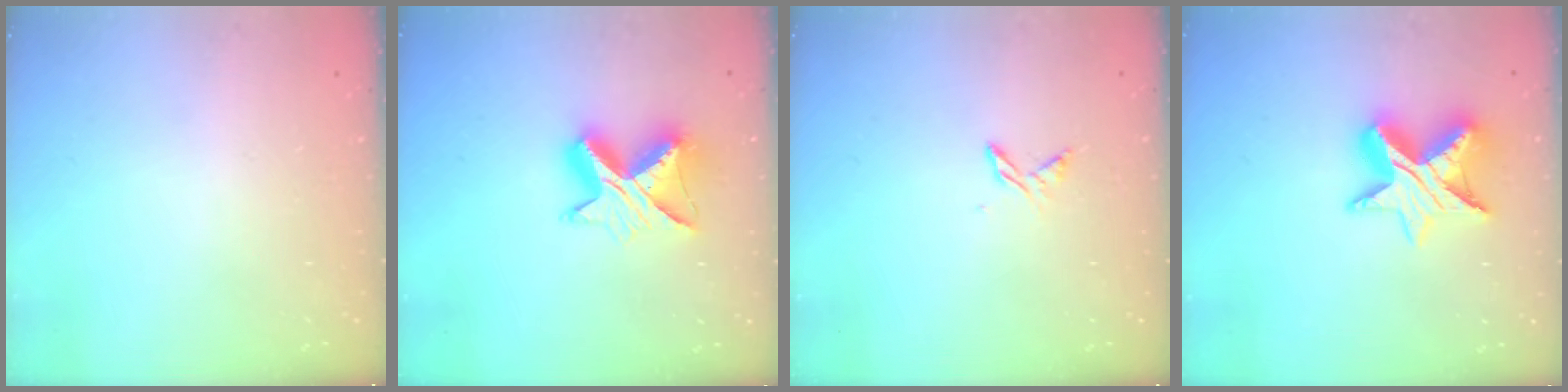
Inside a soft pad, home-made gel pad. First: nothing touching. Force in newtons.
{"total": 11.5, "press": 11.5, "slide": 1.0}
{"total": 4.7, "press": 4.7, "slide": 0.5}
{"total": 11.4, "press": 11.4, "slide": 0.6}